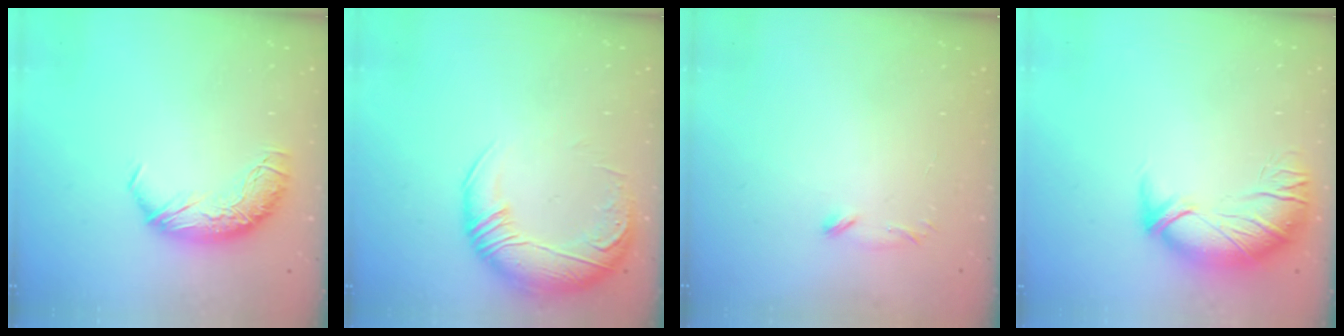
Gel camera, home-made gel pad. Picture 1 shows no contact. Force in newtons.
{"total": 3.0, "press": 0.1, "slide": 3.0}
{"total": 7.2, "press": 7.2, "slide": 0.7}
{"total": 2.7, "press": 1.2, "slide": 2.4}